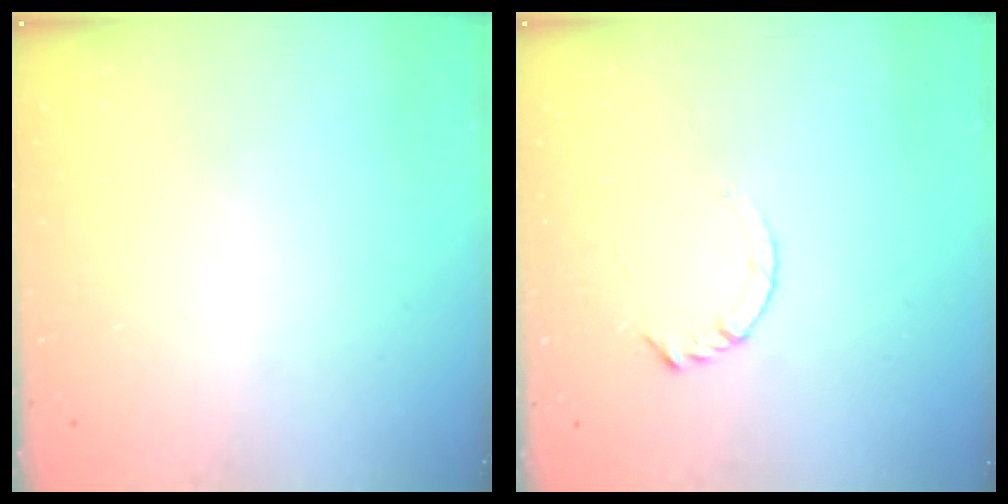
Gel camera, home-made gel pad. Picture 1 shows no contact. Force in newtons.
{"total": 3.7, "press": 3.6, "slide": 0.4}